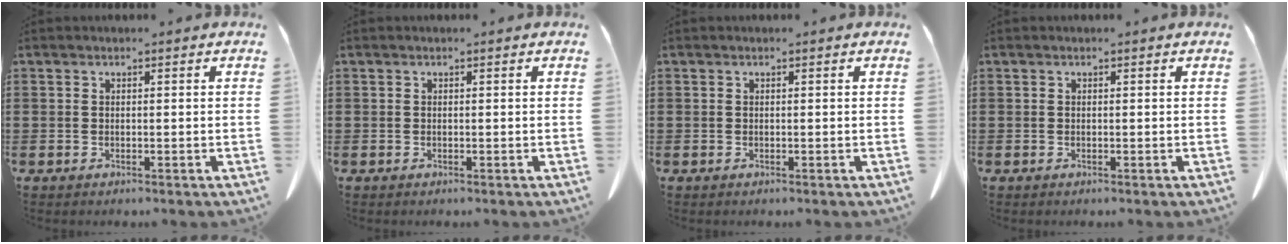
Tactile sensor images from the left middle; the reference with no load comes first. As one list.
[{"total": 0.0}, {"total": 0.0}, {"total": 0.0}]